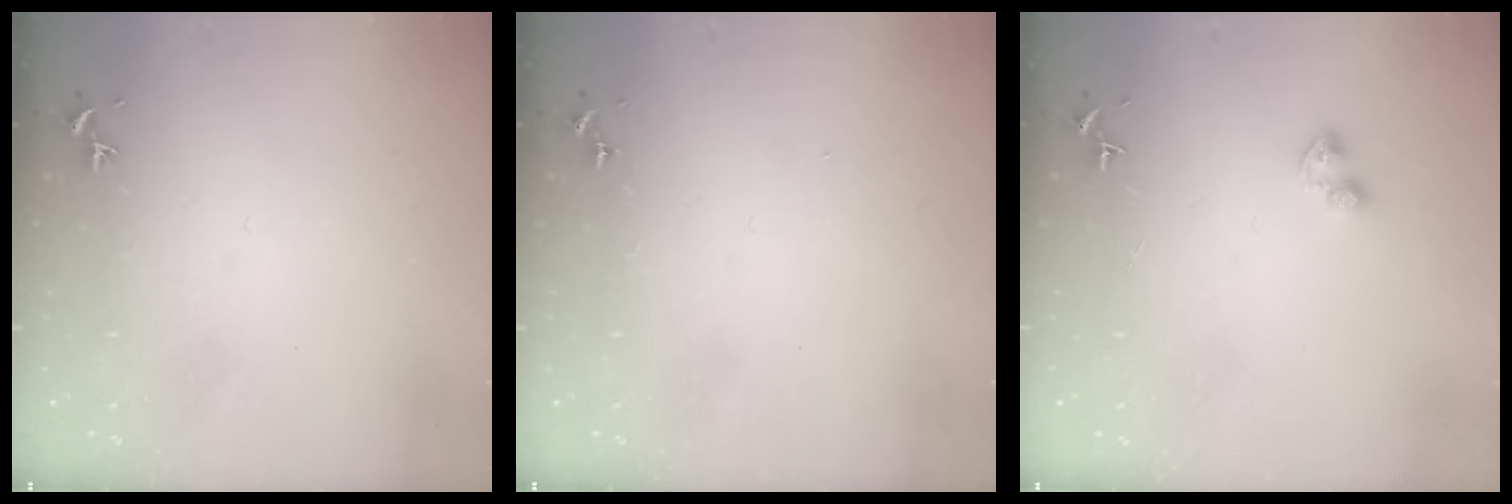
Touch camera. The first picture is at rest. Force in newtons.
{"total": 0.0}
{"total": 3.2, "press": 3.1, "slide": 0.8}